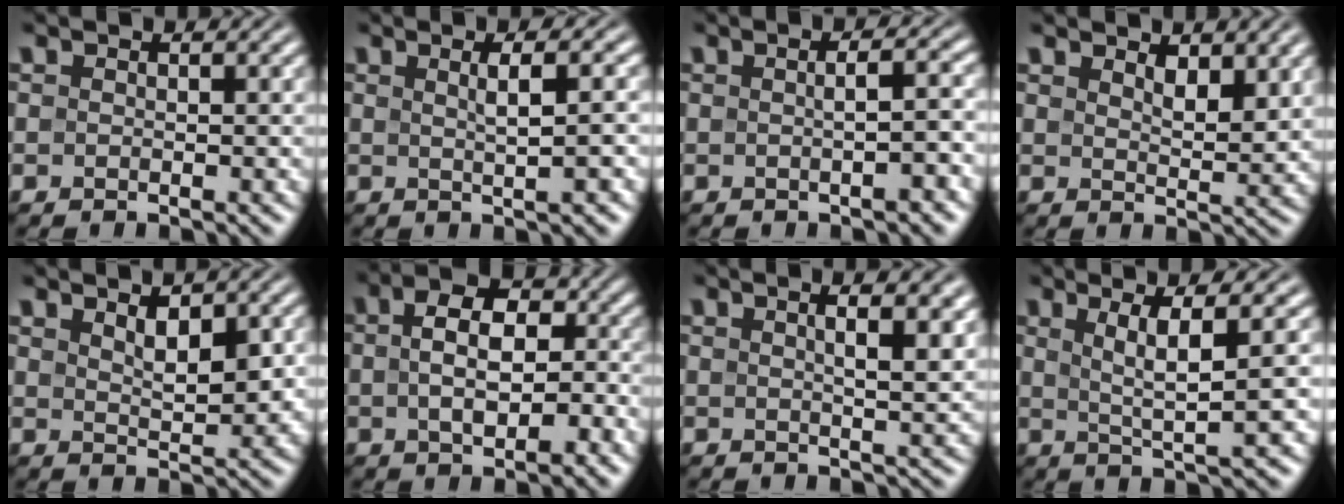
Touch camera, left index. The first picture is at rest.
{"total": 3.9, "force": [0.7, 1.3, 3.6], "torque": [-0.032, 0.009, -0.001]}
{"total": 4.2, "force": [-0.2, 1.6, 3.9], "torque": [-0.021, 0.015, -0.006]}
{"total": 2.9, "force": [2.1, 0.9, 1.9], "torque": [-0.032, -0.009, 0.039]}
{"total": 3.8, "force": [1.5, 1.6, 3.2], "torque": [-0.052, 0.000, 0.029]}
{"total": 7.0, "force": [-0.2, 4.0, 5.7], "torque": [-0.075, 0.009, -0.010]}
{"total": 5.8, "force": [2.4, 2.1, 4.9], "torque": [-0.037, 0.022, 0.010]}
{"total": 5.4, "force": [1.5, 0.9, 5.1], "torque": [-0.083, 0.005, 0.027]}